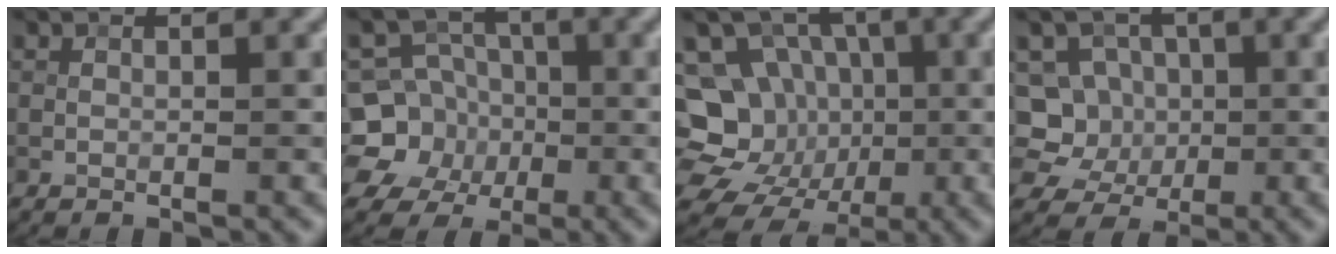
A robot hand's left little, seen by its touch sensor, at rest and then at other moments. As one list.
[{"total": 8.0, "force": [-1.2, 7.5, 2.4], "torque": [-0.045, 0.021, -0.055]}, {"total": 12.7, "force": [-1.1, 11.6, 5.1], "torque": [-0.117, 0.025, -0.025]}, {"total": 5.9, "force": [-0.5, 5.5, 2.1], "torque": [-0.022, 0.020, -0.040]}]